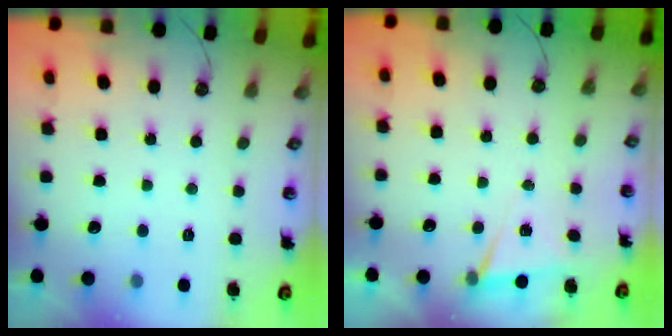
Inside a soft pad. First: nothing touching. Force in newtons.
{"total": 4.6, "press": 2.7, "slide": 3.8}